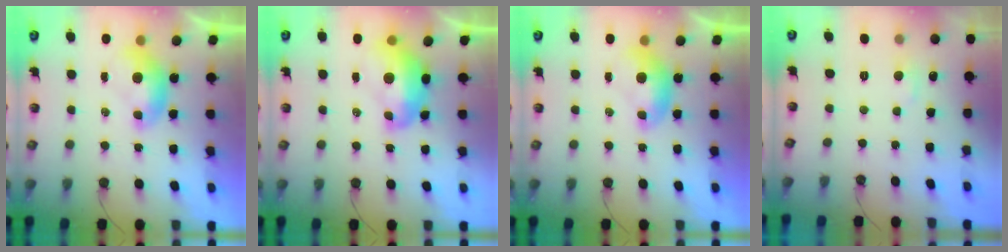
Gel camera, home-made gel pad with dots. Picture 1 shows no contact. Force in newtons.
{"total": 4.9, "press": 4.8, "slide": 1.0}
{"total": 0.0}
{"total": 1.1, "press": 0.9, "slide": 0.6}